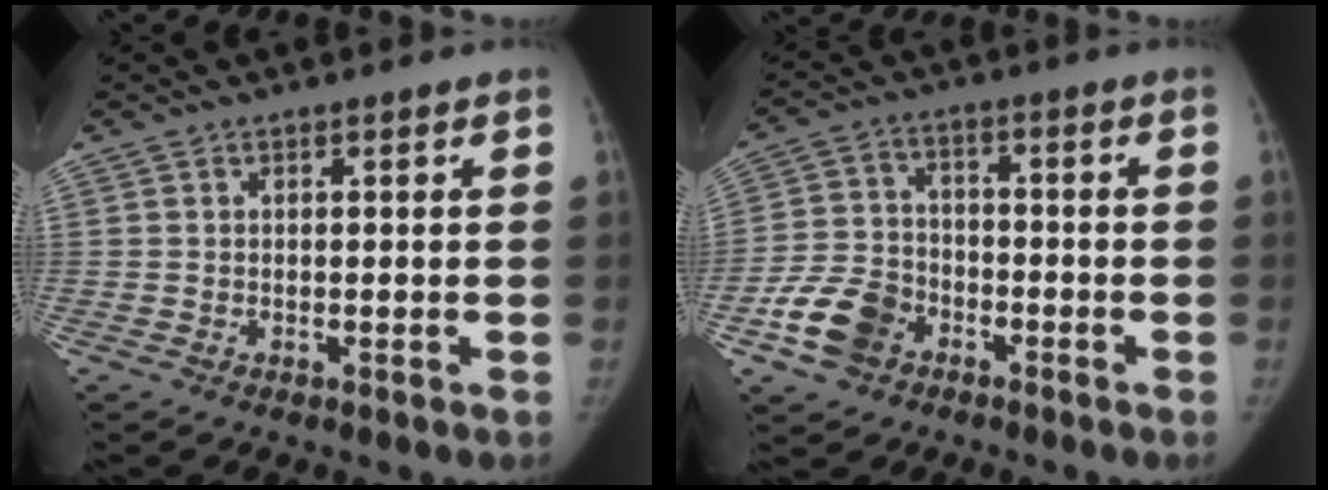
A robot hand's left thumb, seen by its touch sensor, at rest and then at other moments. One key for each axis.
{"total": 10.0, "fx": -5.1, "fy": 7.3, "fz": 4.4, "tx": -0.073, "ty": 0.026, "tz": -0.097}